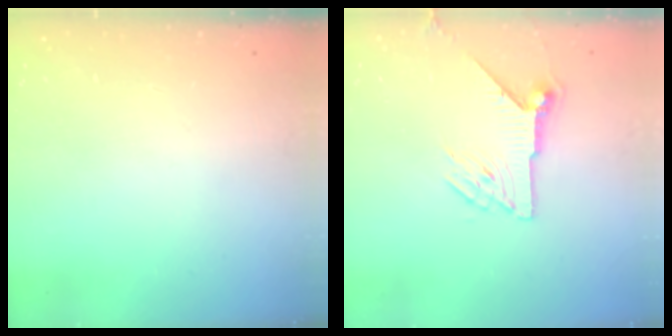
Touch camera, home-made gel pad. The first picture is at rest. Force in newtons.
{"total": 7.7, "press": 7.7, "slide": 0.3}